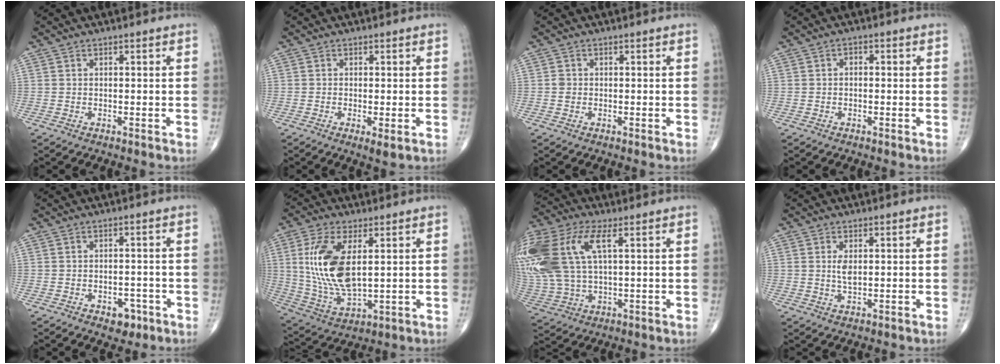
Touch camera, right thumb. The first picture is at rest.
{"total": 2.4, "force": [-0.8, 0.4, 2.2], "torque": [-0.042, -0.010, -0.015]}
{"total": 1.1, "force": [-0.1, 1.0, 0.5], "torque": [-0.004, 0.002, 0.000]}
{"total": 1.2, "force": [0.0, 0.8, 0.9], "torque": [-0.009, 0.006, -0.005]}
{"total": 3.7, "force": [-2.0, 2.3, 2.0], "torque": [-0.008, 0.009, -0.022]}
{"total": 15.6, "force": [3.1, 7.3, 13.5], "torque": [-0.278, -0.016, 0.072]}
{"total": 24.5, "force": [6.9, 13.1, 19.5], "torque": [-0.502, 0.029, 0.139]}
{"total": 2.7, "force": [0.6, 1.2, 2.4], "torque": [-0.044, -0.006, 0.013]}